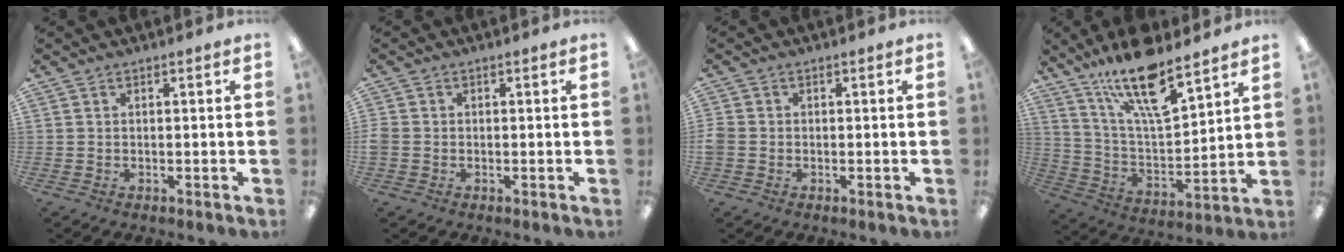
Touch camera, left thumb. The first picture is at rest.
{"total": 1.9, "force": [-0.4, 1.7, 0.9], "torque": [-0.014, 0.004, -0.007]}
{"total": 2.3, "force": [-0.5, 1.9, 1.1], "torque": [-0.016, 0.006, -0.009]}
{"total": 18.5, "force": [13.3, 5.7, 11.5], "torque": [-0.203, -0.076, 0.226]}